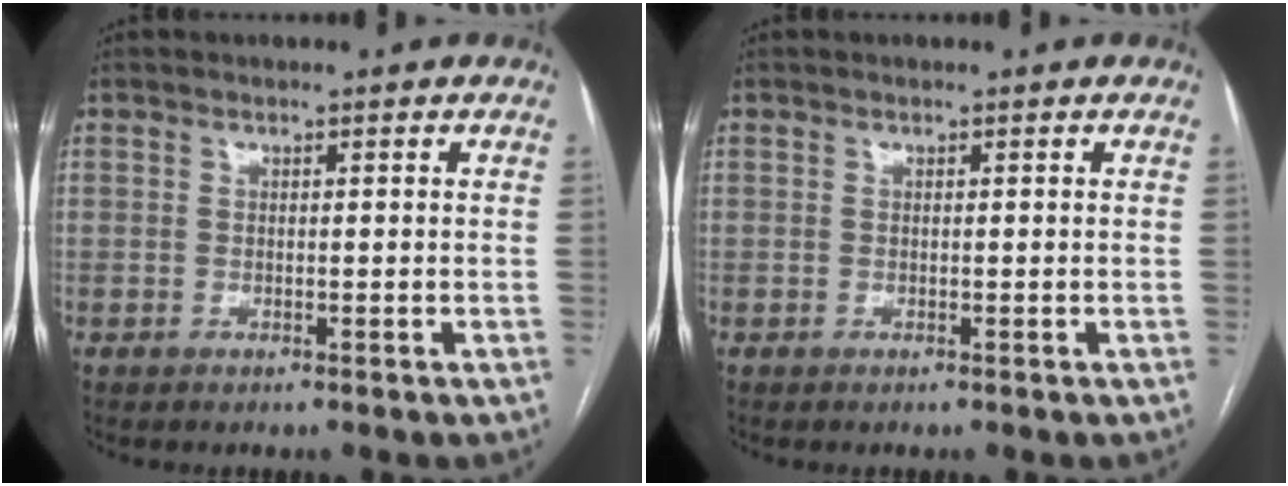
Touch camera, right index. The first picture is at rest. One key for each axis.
{"total": 0.0}